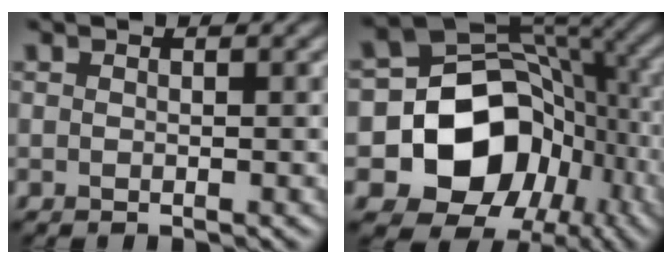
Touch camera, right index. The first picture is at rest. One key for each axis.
{"total": 16.0, "fx": -4.2, "fy": 13.0, "fz": 8.3, "tx": -0.135, "ty": -0.015, "tz": -0.077}